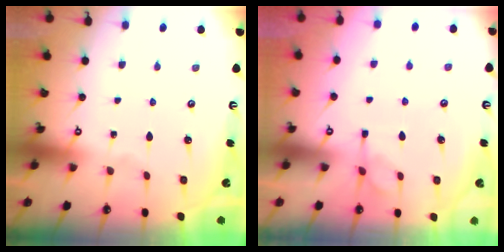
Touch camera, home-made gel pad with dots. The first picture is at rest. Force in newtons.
{"total": 2.9, "press": 2.6, "slide": 1.4}